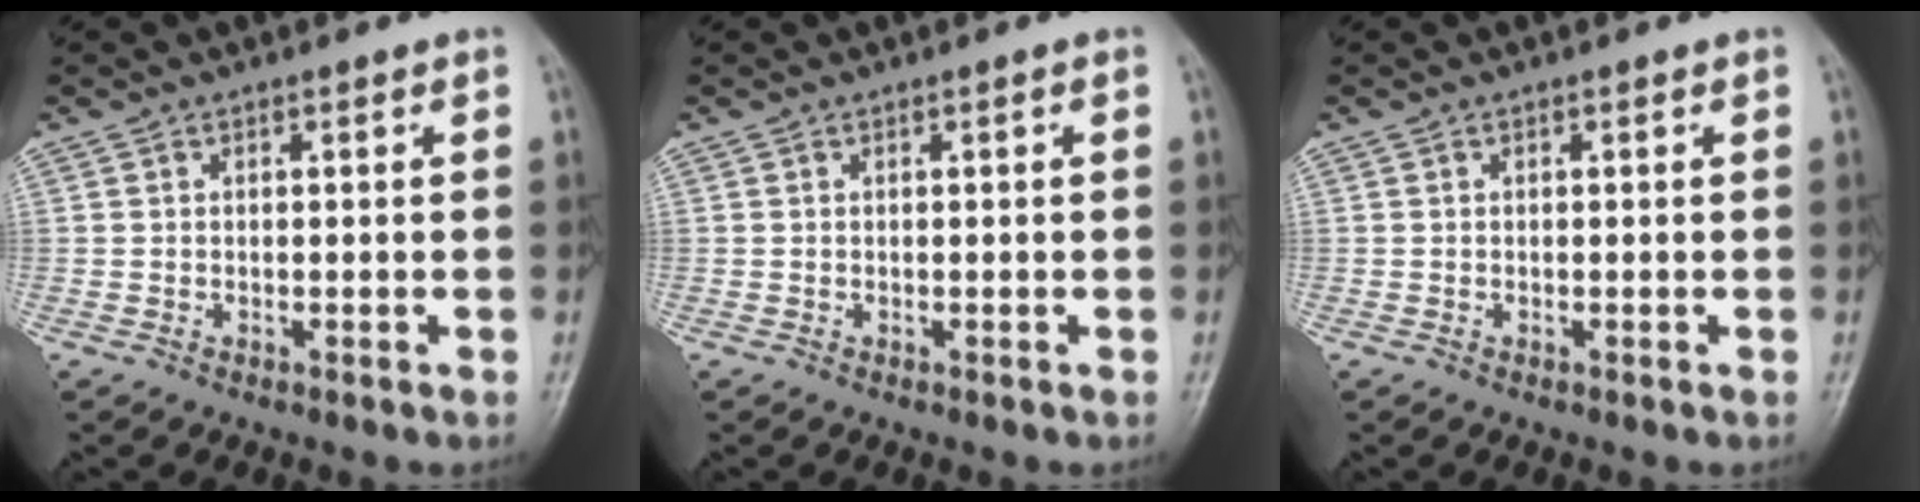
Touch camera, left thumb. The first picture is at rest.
{"total": 0.0}
{"total": 0.0}